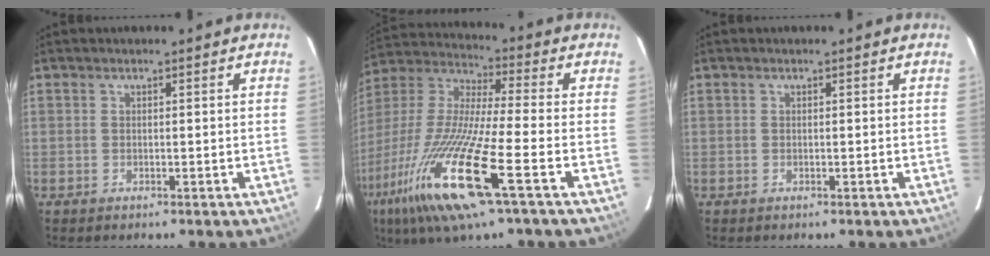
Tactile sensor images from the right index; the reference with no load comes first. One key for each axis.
{"total": 21.1, "fx": -10.4, "fy": 1.4, "fz": 18.4, "tx": -0.373, "ty": -0.051, "tz": -0.204}
{"total": 0.0}